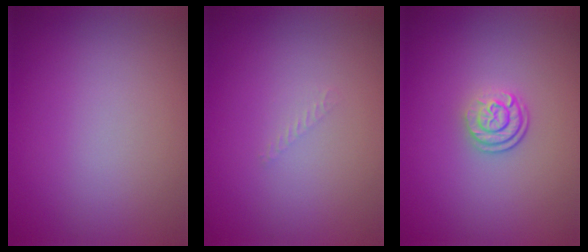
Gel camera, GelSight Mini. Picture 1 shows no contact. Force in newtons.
{"total": 0.6, "press": 0.6, "slide": 0.1}
{"total": 2.6, "press": 1.9, "slide": 1.8}